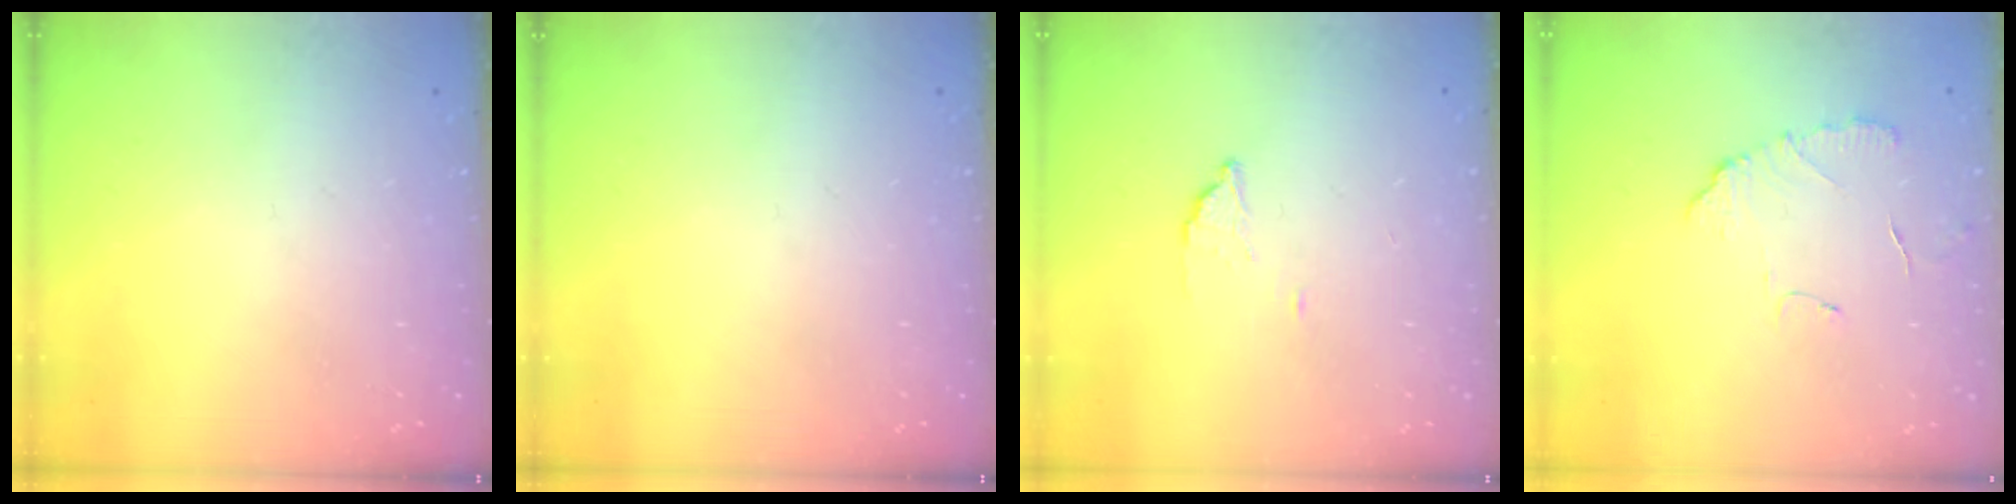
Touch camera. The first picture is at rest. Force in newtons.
{"total": 0.0}
{"total": 1.8, "press": 1.8, "slide": 0.1}
{"total": 6.3, "press": 6.3, "slide": 0.4}